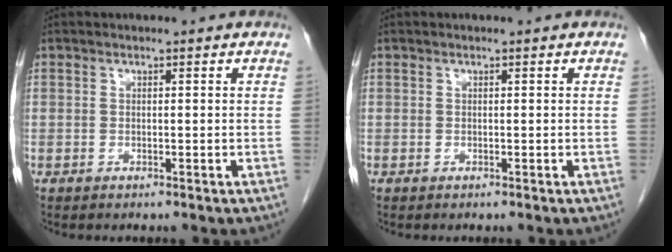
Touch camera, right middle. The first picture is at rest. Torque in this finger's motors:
{"motor_torque": [0.00, 0.00, 0.00, 0.00]}